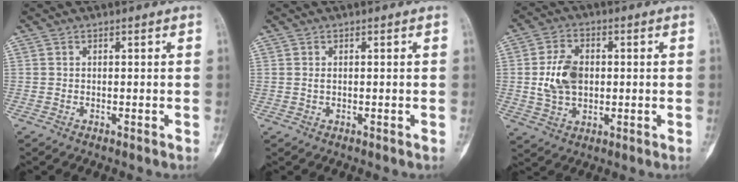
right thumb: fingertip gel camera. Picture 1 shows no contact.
{"total": 0.6, "force": [0.2, 0.4, 0.4], "torque": [-0.006, 0.002, 0.004]}
{"total": 9.3, "force": [0.3, 6.4, 6.7], "torque": [-0.110, 0.006, 0.008]}